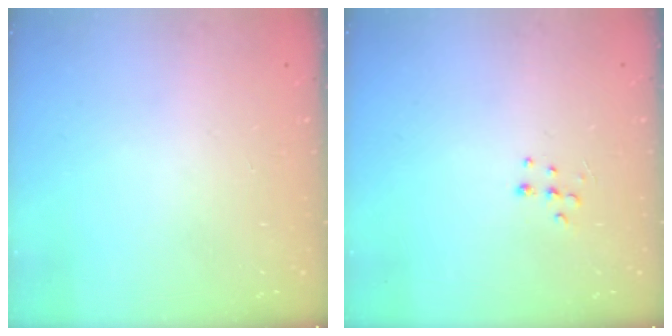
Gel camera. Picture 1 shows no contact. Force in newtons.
{"total": 5.2, "press": 5.2, "slide": 0.7}